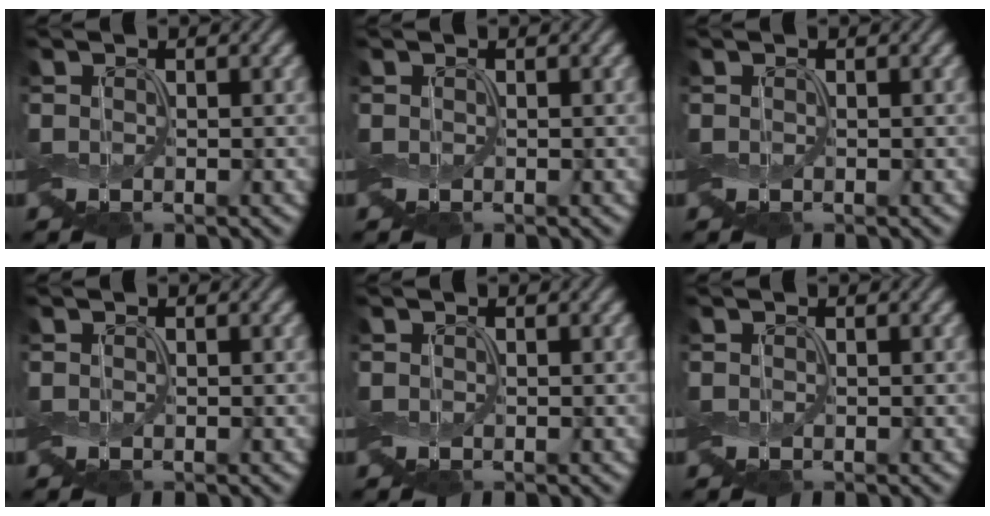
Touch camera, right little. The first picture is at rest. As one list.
[{"total": 0.0}, {"total": 0.0}, {"total": 0.0}, {"total": 0.0}, {"total": 0.0}]